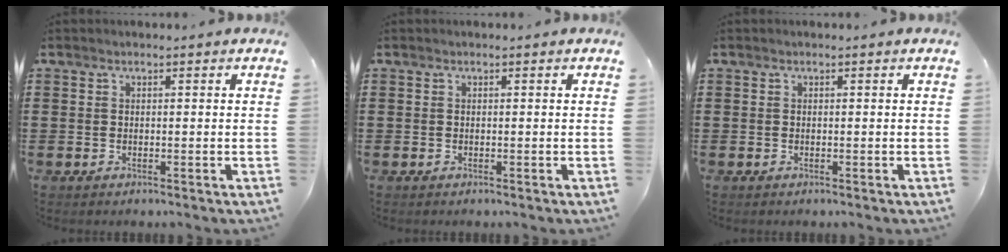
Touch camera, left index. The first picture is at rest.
{"total": 0.0}
{"total": 0.0}